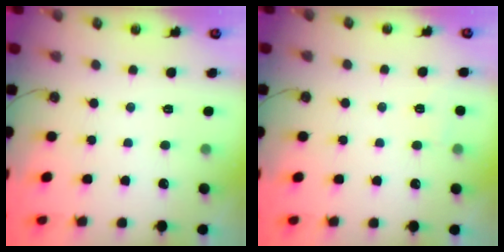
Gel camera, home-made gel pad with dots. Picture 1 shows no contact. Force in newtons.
{"total": 2.2, "press": 2.1, "slide": 0.3}